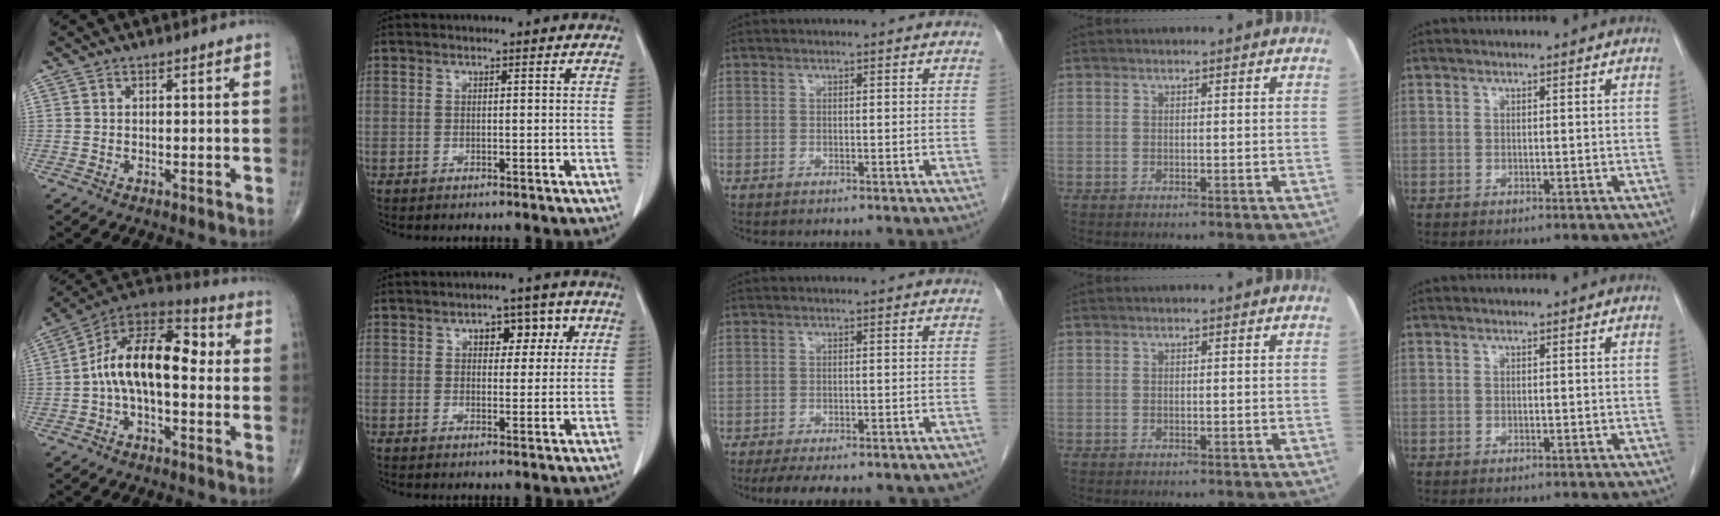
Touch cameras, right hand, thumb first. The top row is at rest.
{"thumb": {"total": 16.5, "force": [-0.1, 8.5, 14.1], "torque": [-0.221, 0.051, -0.015]}, "index": {"total": 5.5, "force": [2.2, 3.1, 4.0], "torque": [-0.043, 0.019, 0.029]}, "middle": {"total": 16.0, "force": [-13.8, 4.0, 7.0], "torque": [-0.109, -0.003, -0.166]}}